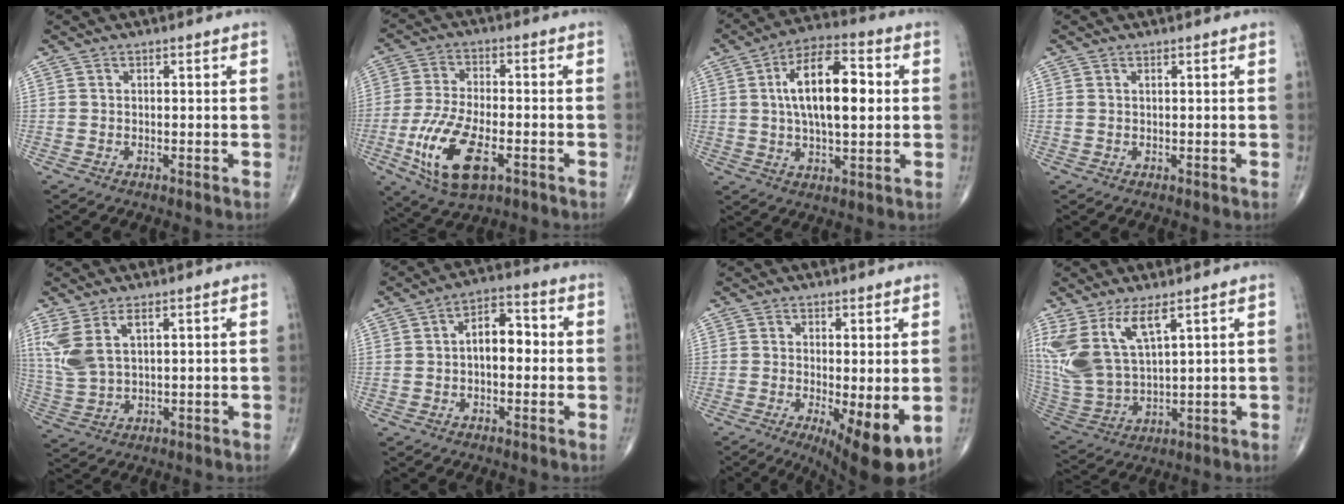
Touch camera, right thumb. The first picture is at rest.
{"total": 14.1, "force": [-5.1, 6.2, 11.6], "torque": [-0.237, 0.005, -0.088]}
{"total": 15.5, "force": [2.2, 6.8, 13.8], "torque": [-0.225, 0.013, 0.034]}
{"total": 0.5, "force": [0.3, 0.1, 0.4], "torque": [-0.015, 0.006, 0.007]}
{"total": 7.8, "force": [3.4, 3.2, 6.2], "torque": [-0.154, -0.006, 0.081]}
{"total": 7.6, "force": [0.0, 4.3, 6.2], "torque": [-0.080, 0.026, -0.009]}
{"total": 10.2, "force": [-2.6, 3.1, 9.4], "torque": [-0.137, -0.023, -0.031]}
{"total": 13.4, "force": [6.8, 5.2, 10.4], "torque": [-0.228, -0.030, 0.154]}